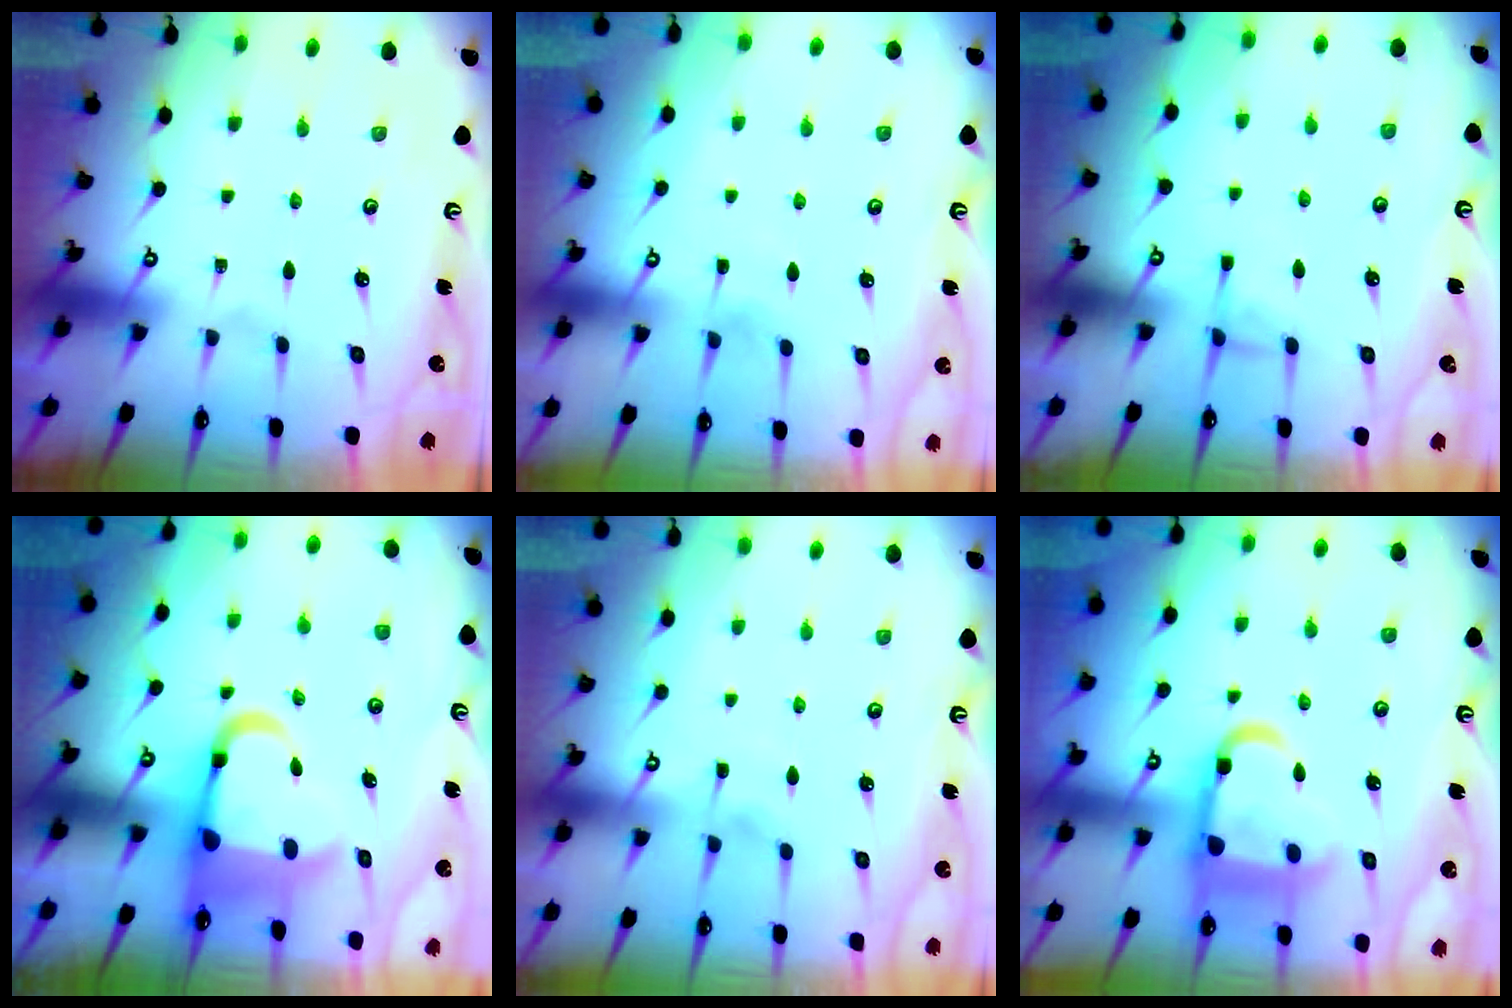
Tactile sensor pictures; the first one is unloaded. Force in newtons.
{"total": 3.4, "press": 3.3, "slide": 0.5}
{"total": 3.9, "press": 3.8, "slide": 0.7}
{"total": 9.7, "press": 9.4, "slide": 2.3}
{"total": 1.7, "press": 1.7, "slide": 0.4}
{"total": 14.1, "press": 14.0, "slide": 1.7}